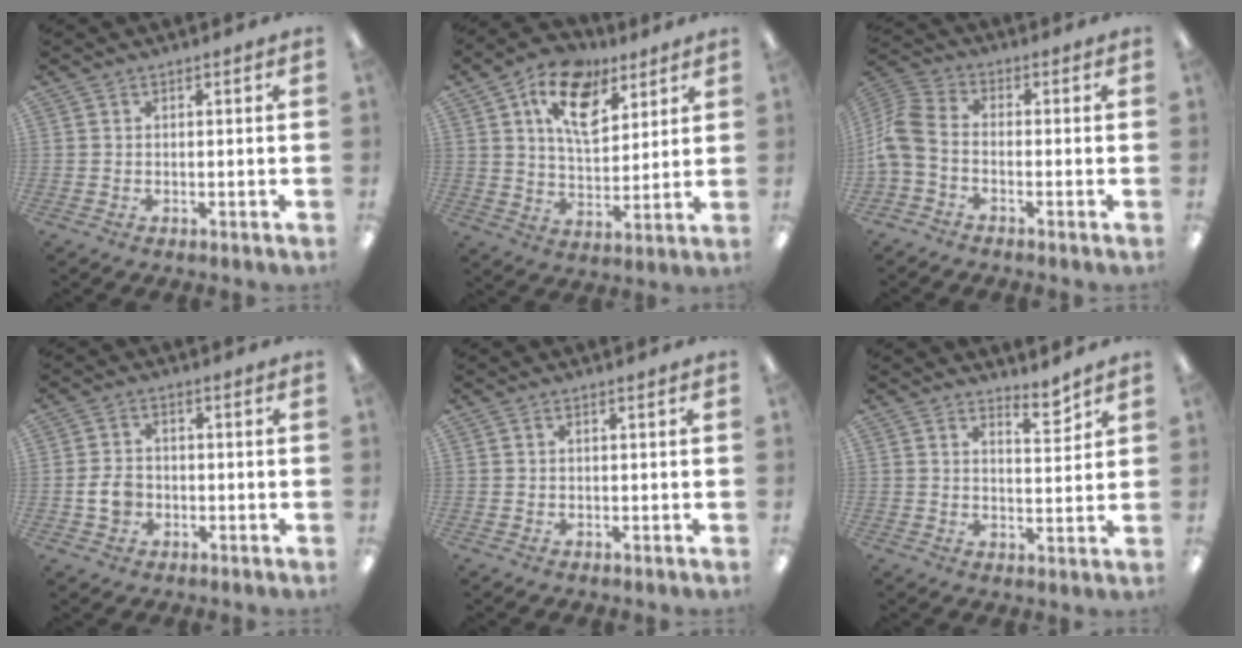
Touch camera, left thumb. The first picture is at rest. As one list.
[{"total": 14.3, "force": [7.9, 8.0, 8.8], "torque": [-0.141, -0.022, 0.141]}, {"total": 8.8, "force": [-2.0, 5.2, 6.8], "torque": [-0.165, -0.006, -0.039]}, {"total": 5.0, "force": [-1.2, 3.7, 3.1], "torque": [-0.066, 0.006, -0.023]}, {"total": 0.0}, {"total": 5.0, "force": [4.2, 1.0, 2.5], "torque": [-0.027, -0.032, 0.069]}]